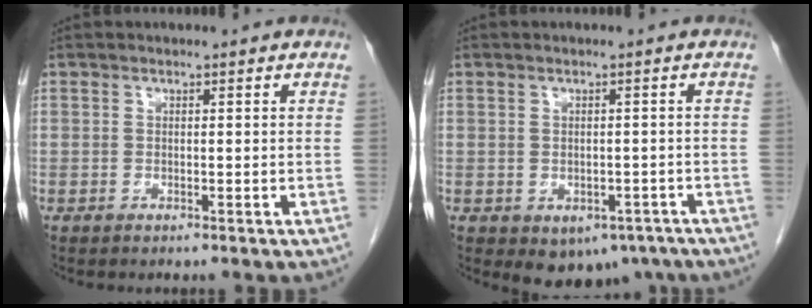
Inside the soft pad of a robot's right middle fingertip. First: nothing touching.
{"total": 6.5, "force": [-3.9, 4.4, 2.8], "torque": [-0.019, 0.006, -0.044]}